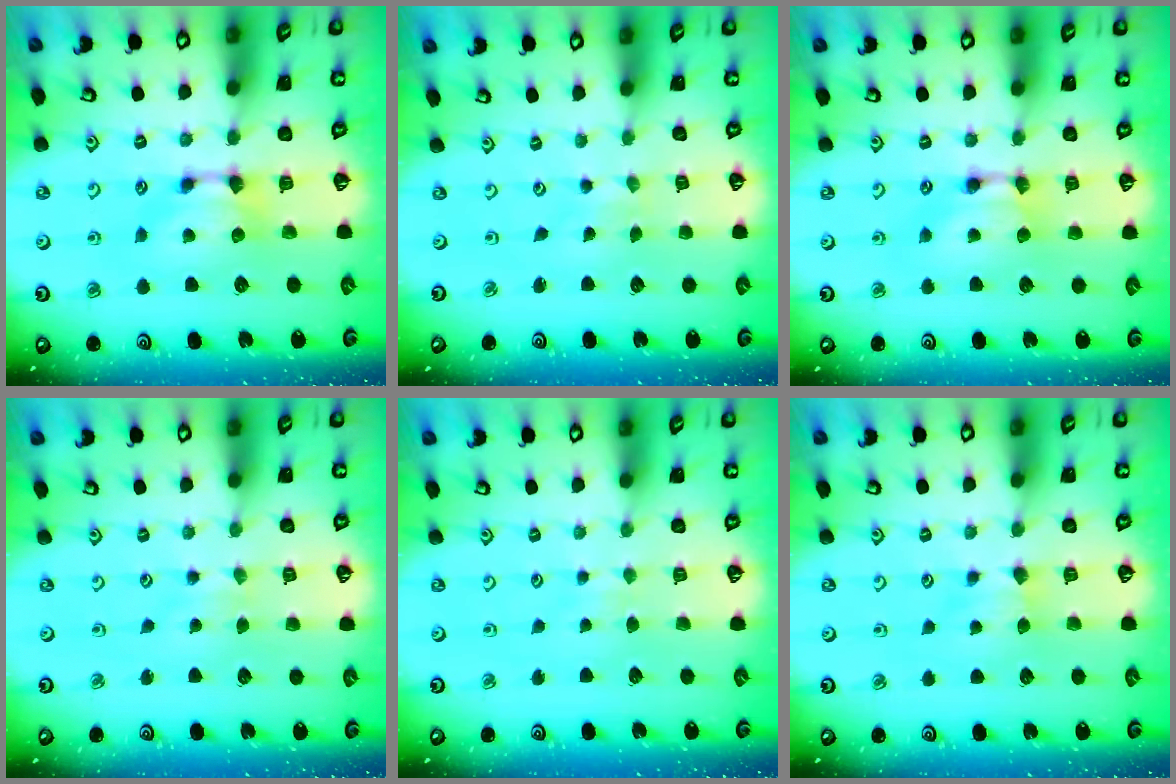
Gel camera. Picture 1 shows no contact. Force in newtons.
{"total": 4.6, "press": 4.6, "slide": 0.1}
{"total": 1.7, "press": 1.7, "slide": 0.1}
{"total": 2.0, "press": 2.0, "slide": 0.1}
{"total": 3.5, "press": 3.5, "slide": 0.3}
{"total": 2.5, "press": 2.5, "slide": 0.4}